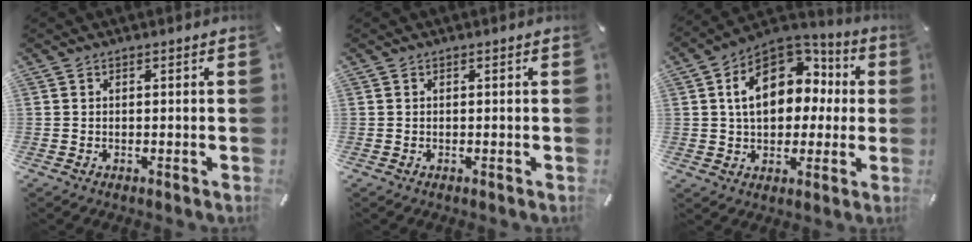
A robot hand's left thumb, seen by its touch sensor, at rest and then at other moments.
{"total": 0.0}
{"total": 16.5, "force": [3.5, 12.2, 10.6], "torque": [-0.174, -0.011, 0.065]}